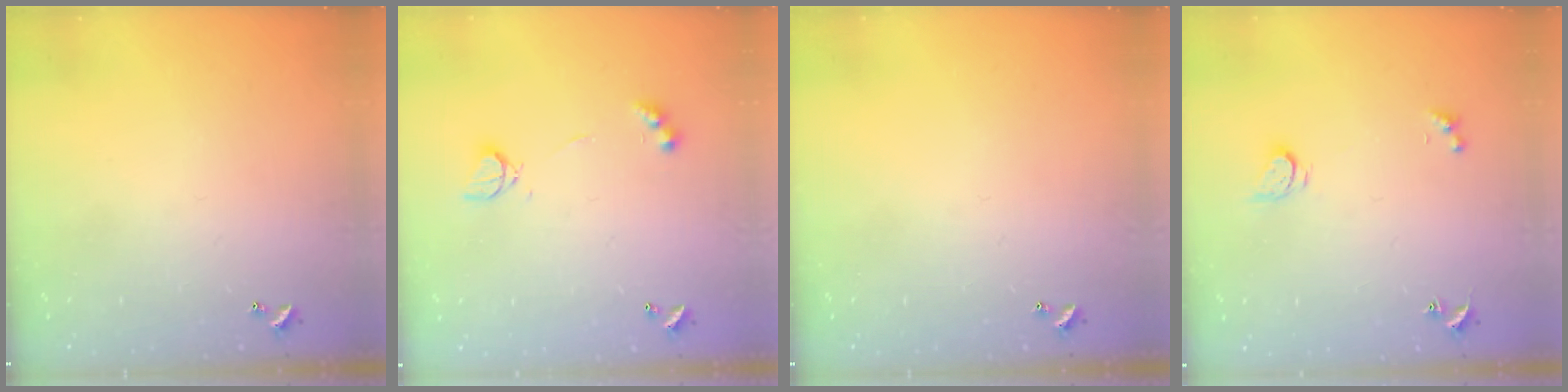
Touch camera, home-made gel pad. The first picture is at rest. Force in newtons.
{"total": 4.4, "press": 4.3, "slide": 0.8}
{"total": 0.0}
{"total": 2.9, "press": 2.9, "slide": 0.5}